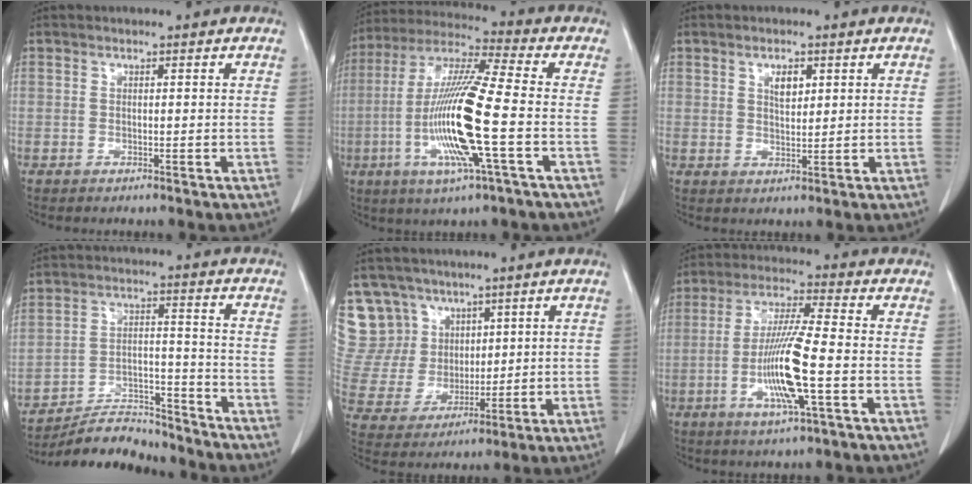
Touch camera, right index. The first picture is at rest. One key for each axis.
{"total": 16.5, "fx": -3.7, "fy": 0.4, "fz": 16.1, "tx": -0.332, "ty": -0.011, "tz": -0.077}
{"total": 2.9, "fx": 1.4, "fy": 1.2, "fz": 2.2, "tx": -0.036, "ty": -0.002, "tz": 0.024}
{"total": 10.3, "fx": -10.1, "fy": 1.9, "fz": 0.7, "tx": -0.004, "ty": 0.031, "tz": -0.175}
{"total": 12.1, "fx": 8.1, "fy": 9.0, "fz": 0.8, "tx": -0.039, "ty": 0.035, "tz": 0.180}
{"total": 11.4, "fx": -2.9, "fy": 0.0, "fz": 11.1, "tx": -0.219, "ty": -0.012, "tz": -0.060}